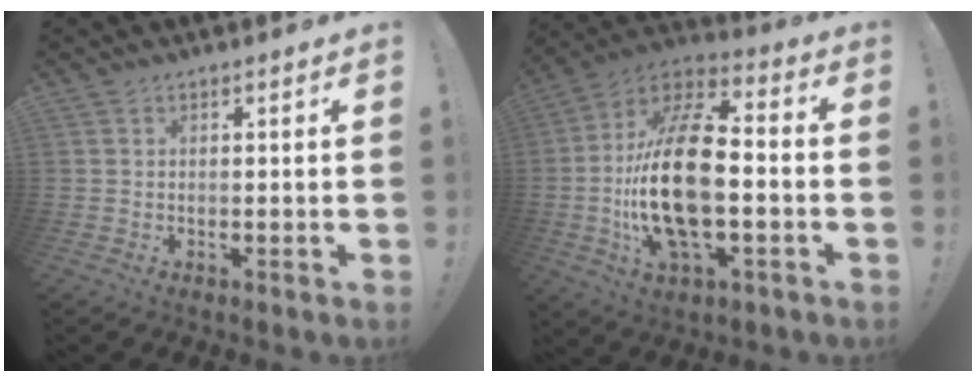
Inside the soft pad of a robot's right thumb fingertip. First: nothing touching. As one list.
[{"total": 23.9, "force": [-3.1, 10.8, 21.1], "torque": [-0.418, 0.015, -0.052]}]